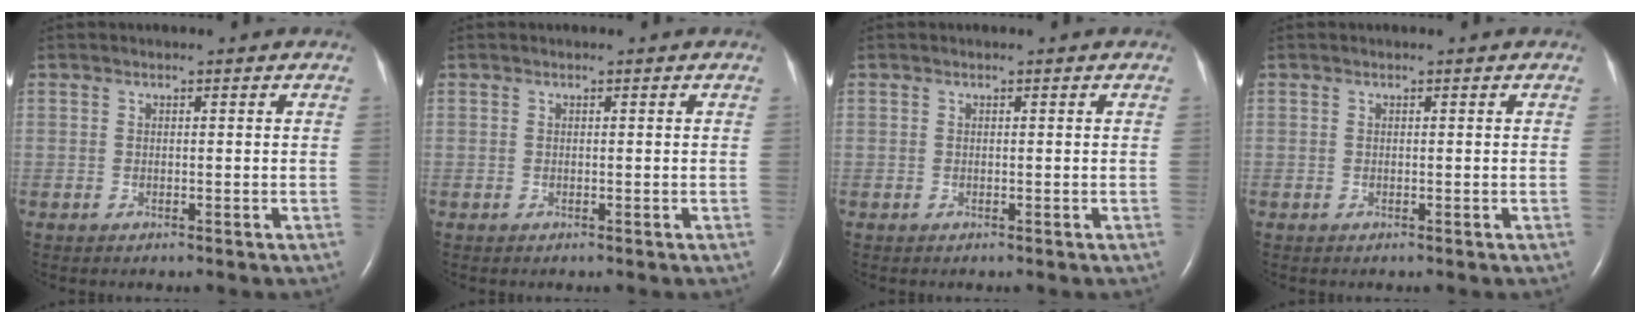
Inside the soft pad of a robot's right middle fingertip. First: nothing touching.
{"total": 0.0}
{"total": 0.0}
{"total": 0.0}